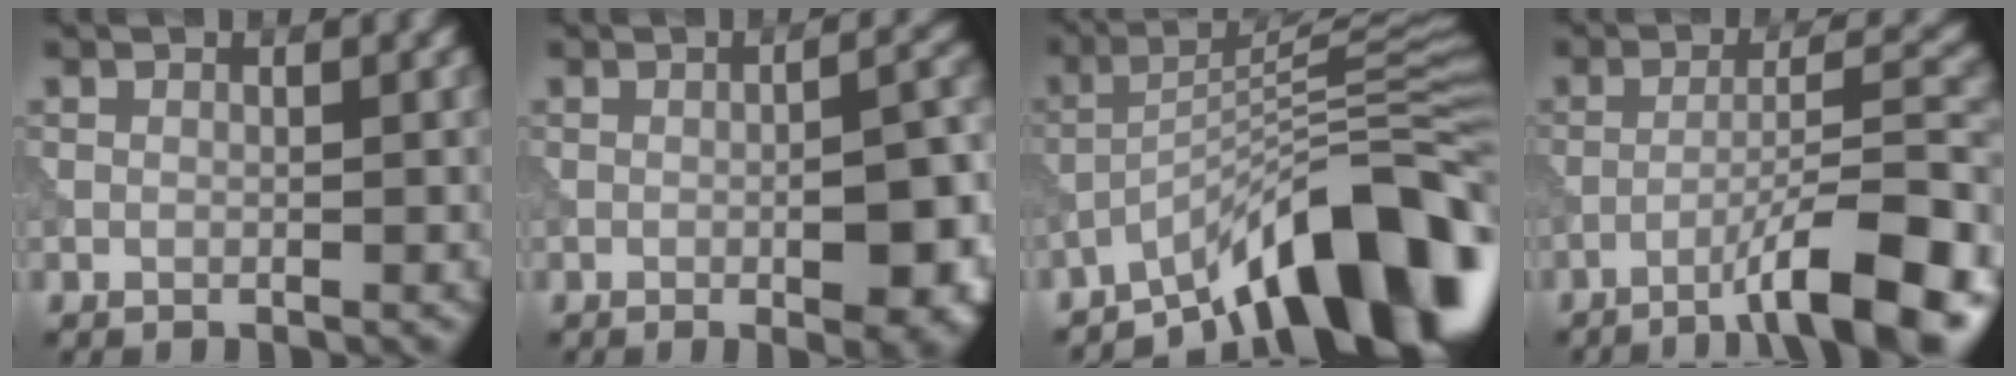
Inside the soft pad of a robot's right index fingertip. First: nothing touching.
{"total": 7.8, "force": [-1.9, 2.4, 7.2], "torque": [-0.091, -0.004, -0.021]}
{"total": 12.5, "force": [-8.1, 3.0, 9.1], "torque": [-0.119, 0.026, -0.143]}
{"total": 10.2, "force": [-6.2, 1.7, 7.9], "torque": [-0.112, 0.023, -0.099]}